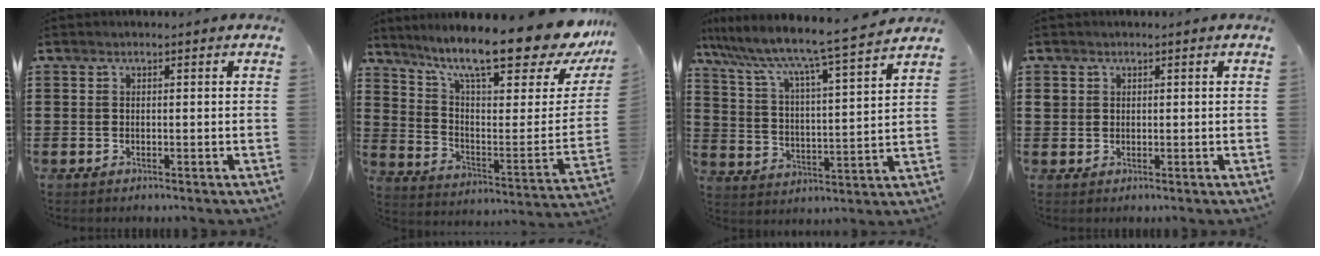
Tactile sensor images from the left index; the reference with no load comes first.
{"total": 15.6, "force": [12.5, 2.1, 9.1], "torque": [-0.171, -0.095, 0.204]}
{"total": 6.3, "force": [5.7, -0.5, 2.8], "torque": [-0.081, -0.055, 0.084]}
{"total": 1.4, "force": [0.6, 1.1, 0.4], "torque": [-0.011, 0.006, 0.012]}